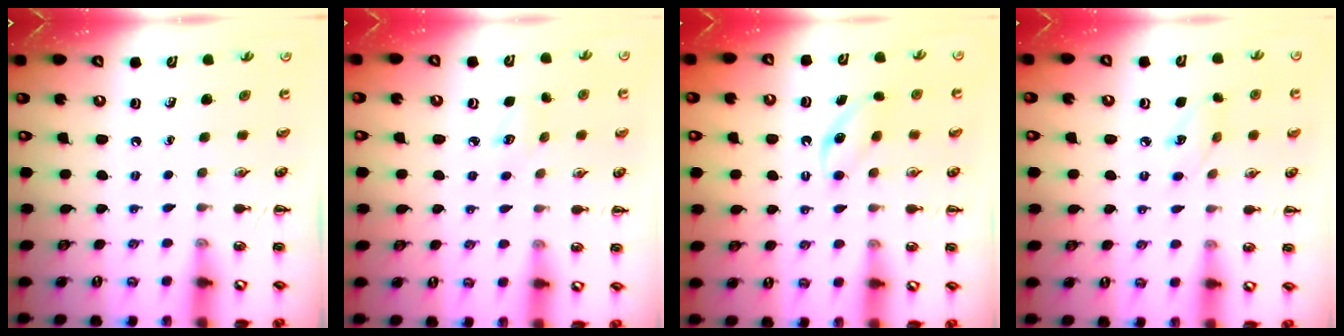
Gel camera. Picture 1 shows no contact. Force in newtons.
{"total": 3.4, "press": 3.3, "slide": 0.8}
{"total": 4.6, "press": 4.4, "slide": 1.5}
{"total": 5.4, "press": 5.2, "slide": 1.4}